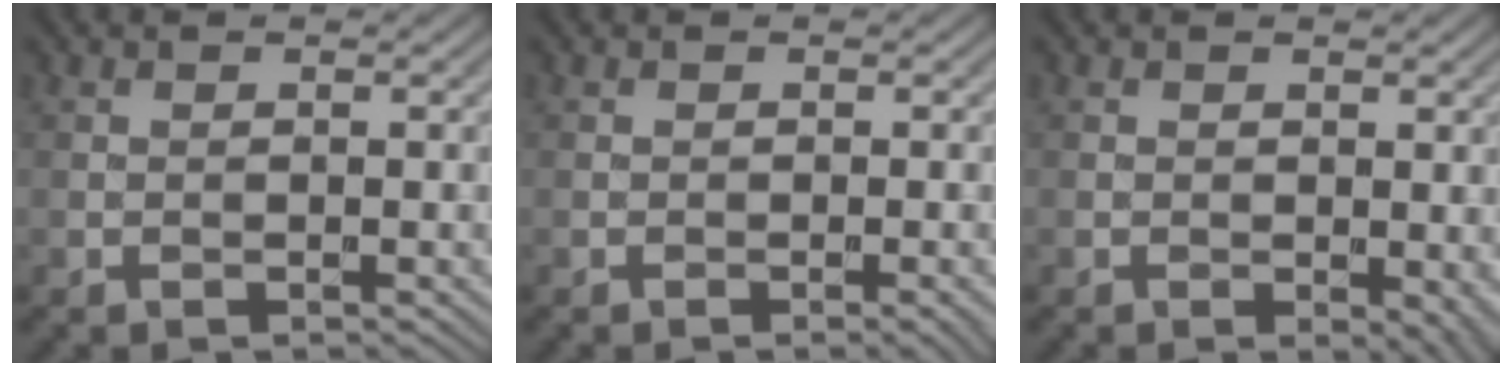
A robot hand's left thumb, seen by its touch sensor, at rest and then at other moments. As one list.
[{"total": 0.9, "force": [-0.5, 0.0, 0.8], "torque": [-0.010, 0.003, -0.007]}, {"total": 2.0, "force": [-0.4, 1.0, 1.7], "torque": [-0.015, -0.005, -0.003]}]